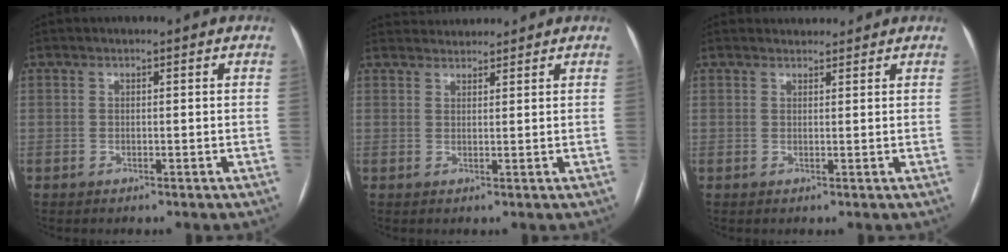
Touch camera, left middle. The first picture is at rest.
{"total": 3.8, "force": [3.7, 0.7, 0.0], "torque": [-0.003, 0.029, 0.062]}
{"total": 2.7, "force": [2.6, 0.8, 0.0], "torque": [-0.002, 0.019, 0.036]}